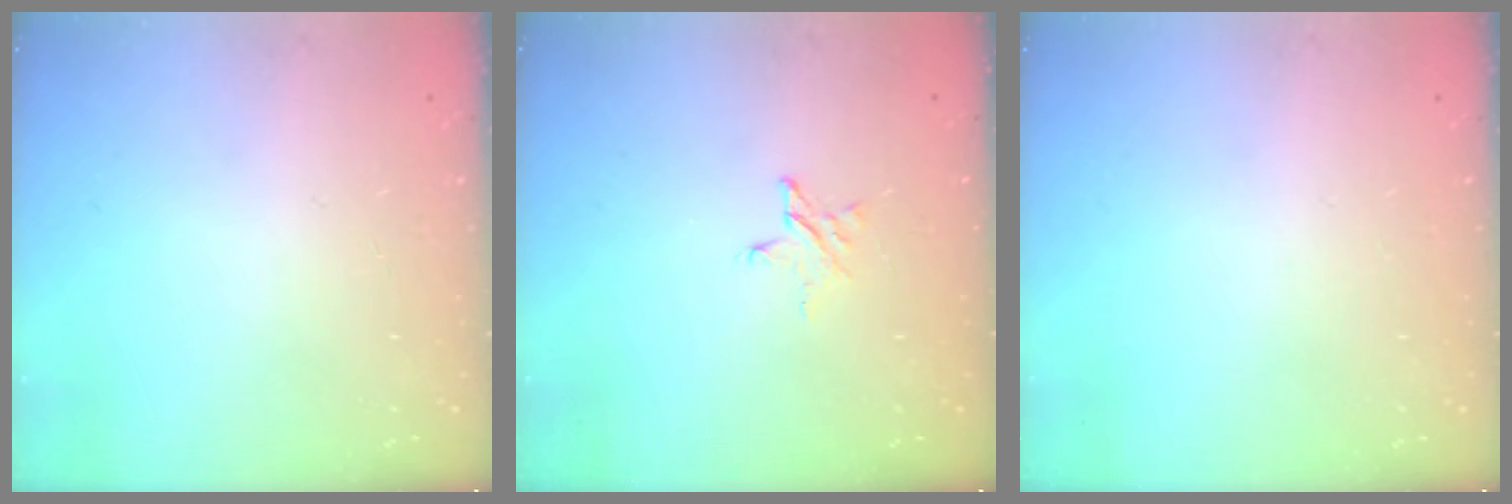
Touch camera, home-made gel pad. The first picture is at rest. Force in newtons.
{"total": 3.3, "press": 3.3, "slide": 0.4}
{"total": 0.0}